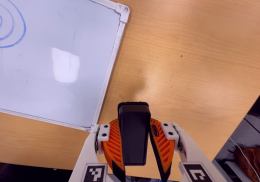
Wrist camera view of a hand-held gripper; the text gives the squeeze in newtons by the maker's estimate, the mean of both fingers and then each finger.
{"total": 9.8, "left": 7.9, "right": 11.7}